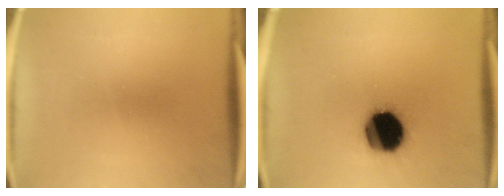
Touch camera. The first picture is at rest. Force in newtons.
{"total": 18.9}